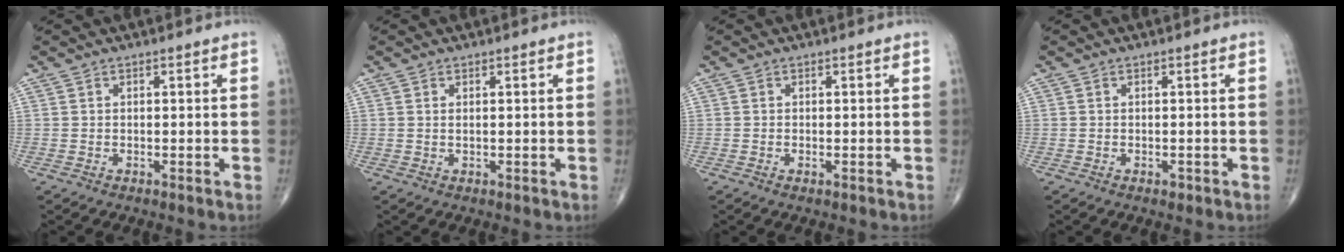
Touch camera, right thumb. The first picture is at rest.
{"total": 0.6, "force": [0.2, 0.2, 0.5], "torque": [-0.011, 0.000, 0.006]}
{"total": 0.5, "force": [-0.2, 0.2, 0.4], "torque": [-0.006, -0.001, -0.004]}
{"total": 0.6, "force": [-0.4, 0.4, 0.4], "torque": [-0.002, 0.001, -0.005]}